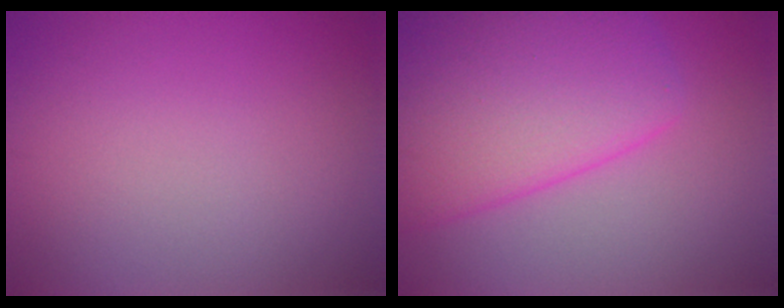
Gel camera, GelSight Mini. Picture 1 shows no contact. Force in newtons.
{"total": 9.1, "press": 9.1, "slide": 0.3}